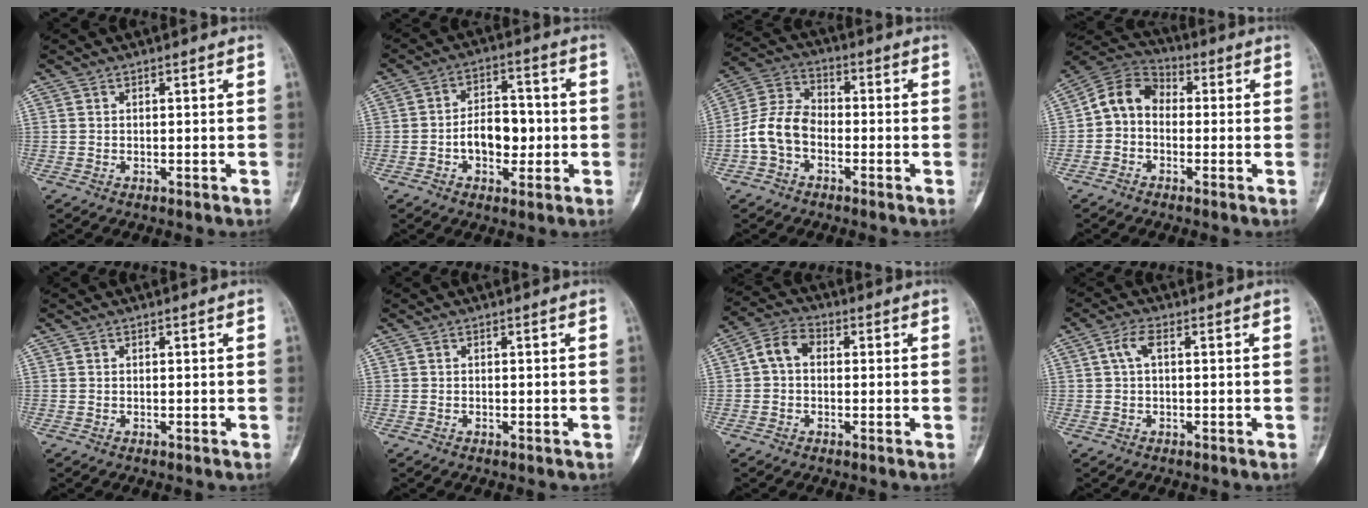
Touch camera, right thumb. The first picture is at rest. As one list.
[{"total": 9.1, "force": [-1.5, 5.8, 6.9], "torque": [-0.082, 0.023, -0.028]}, {"total": 9.0, "force": [-2.7, 6.2, 5.9], "torque": [-0.113, 0.035, -0.065]}, {"total": 8.3, "force": [-0.6, 6.5, 5.0], "torque": [-0.076, 0.032, -0.033]}, {"total": 0.0}, {"total": 0.0}, {"total": 5.5, "force": [0.2, 4.1, 3.7], "torque": [-0.059, 0.018, -0.007]}, {"total": 3.0, "force": [0.5, 1.3, 2.7], "torque": [-0.058, 0.010, 0.009]}]